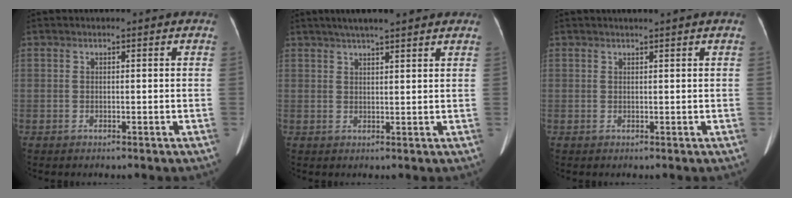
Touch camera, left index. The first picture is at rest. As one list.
[{"total": 8.9, "force": [7.1, 0.8, 5.2], "torque": [-0.076, 0.030, 0.092]}, {"total": 1.8, "force": [1.6, -0.5, 0.7], "torque": [-0.009, 0.006, 0.029]}]